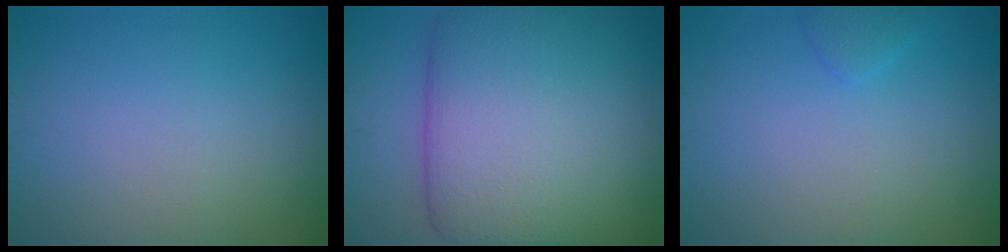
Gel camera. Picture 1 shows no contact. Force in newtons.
{"total": 14.4, "press": 14.4, "slide": 0.5}
{"total": 1.0, "press": 1.0, "slide": 0.1}